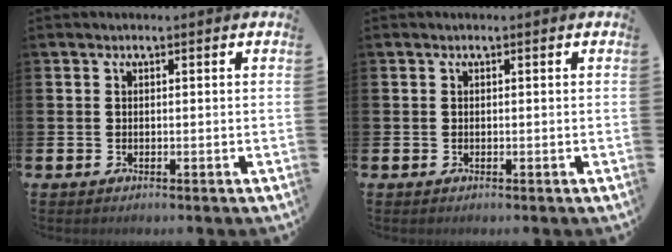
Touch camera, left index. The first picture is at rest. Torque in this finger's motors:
{"motor_torque": [-0.15, 0.07, -0.01, -0.01]}